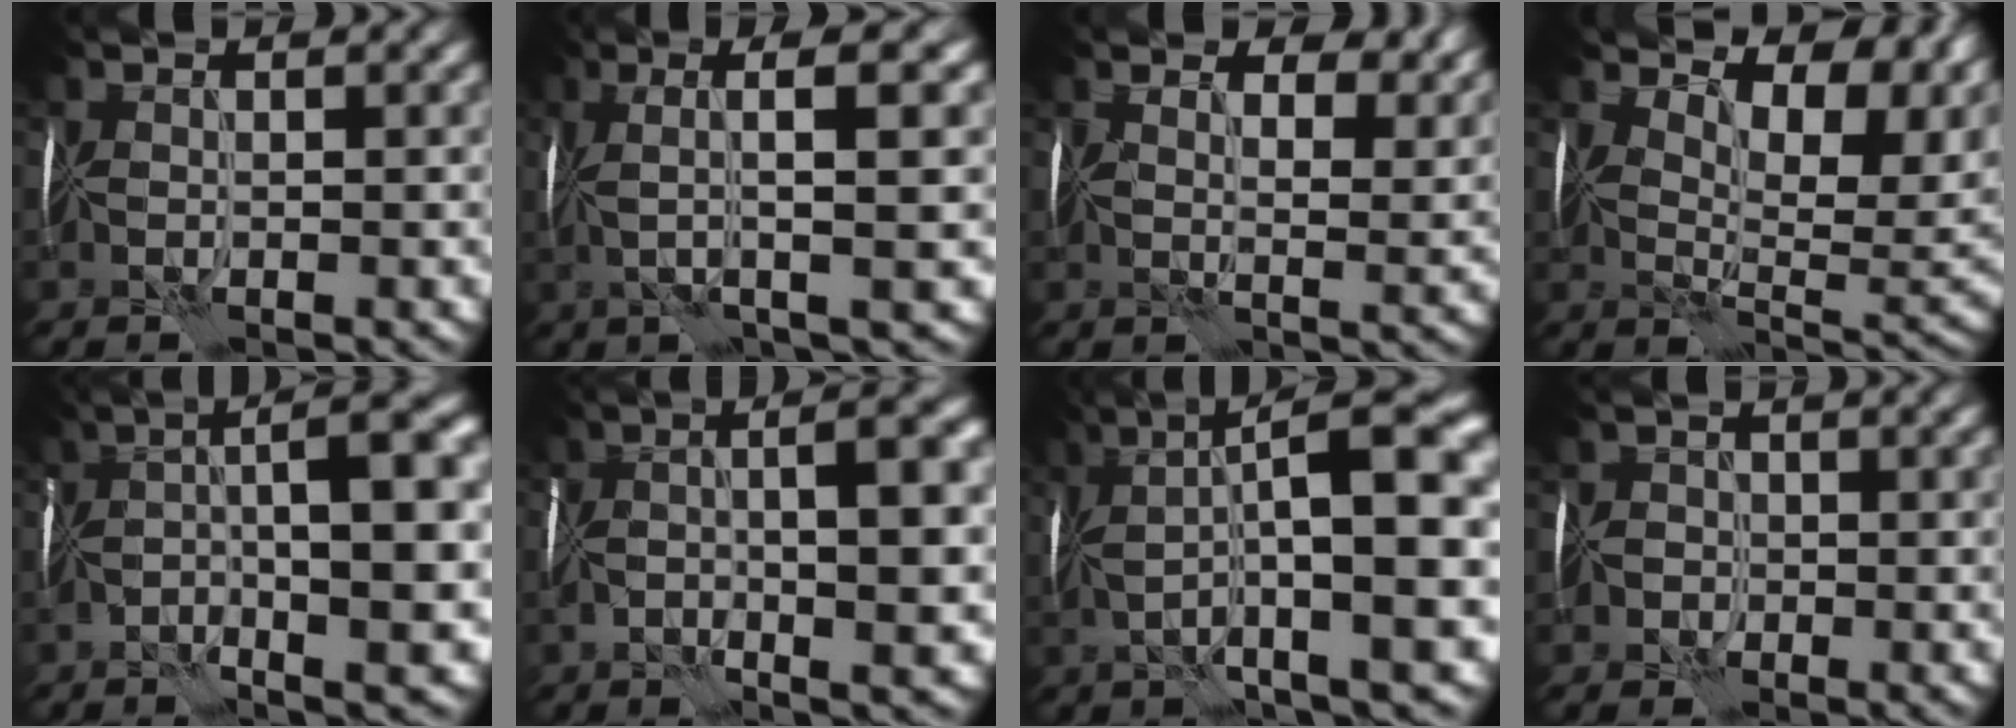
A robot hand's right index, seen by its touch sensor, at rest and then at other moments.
{"total": 6.8, "force": [1.4, 1.0, 6.5], "torque": [-0.110, 0.014, 0.021]}
{"total": 7.7, "force": [5.2, 3.4, 4.6], "torque": [-0.060, 0.017, 0.056]}
{"total": 9.7, "force": [4.9, 4.6, 6.9], "torque": [-0.101, -0.003, 0.088]}
{"total": 11.4, "force": [-1.7, 3.1, 10.8], "torque": [-0.169, 0.024, -0.022]}
{"total": 10.0, "force": [-0.9, 2.8, 9.6], "torque": [-0.149, 0.018, -0.017]}
{"total": 13.5, "force": [2.0, 3.7, 12.9], "torque": [-0.204, 0.015, 0.037]}
{"total": 1.5, "force": [-0.5, 1.4, -0.1], "torque": [0.021, 0.013, -0.019]}